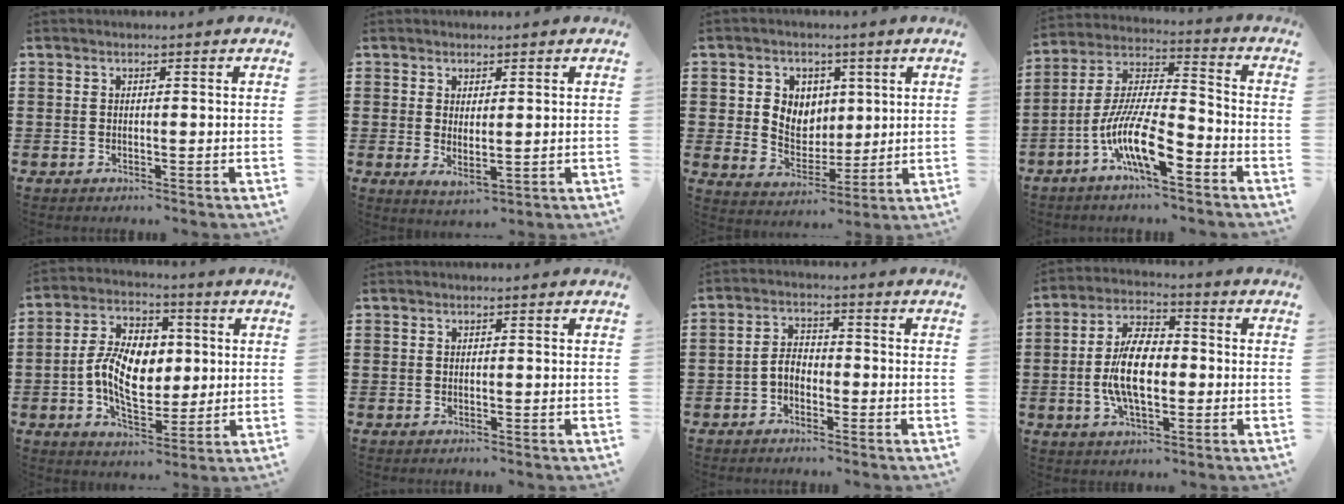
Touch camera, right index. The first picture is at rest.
{"total": 1.7, "force": [0.8, 0.6, 1.3], "torque": [-0.027, 0.002, 0.015]}
{"total": 5.9, "force": [1.8, 5.3, 1.6], "torque": [-0.050, 0.013, 0.031]}
{"total": 12.4, "force": [-6.9, 3.0, 9.8], "torque": [-0.220, -0.010, -0.136]}
{"total": 10.7, "force": [-0.2, 6.8, 8.3], "torque": [-0.177, 0.010, -0.008]}
{"total": 0.0}
{"total": 2.6, "force": [-1.0, 1.7, 1.7], "torque": [-0.042, 0.003, -0.023]}
{"total": 9.4, "force": [-1.0, 4.6, 8.0], "torque": [-0.170, 0.006, -0.023]}